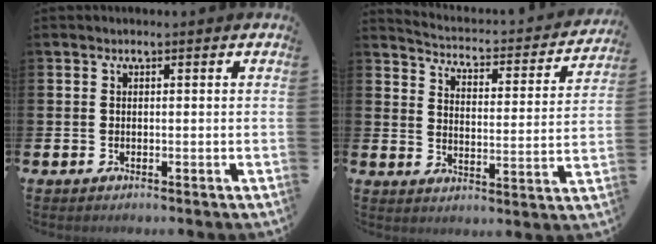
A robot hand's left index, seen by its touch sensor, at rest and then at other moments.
{"total": 3.1, "force": [2.9, 0.8, 0.6], "torque": [-0.031, -0.037, 0.037]}